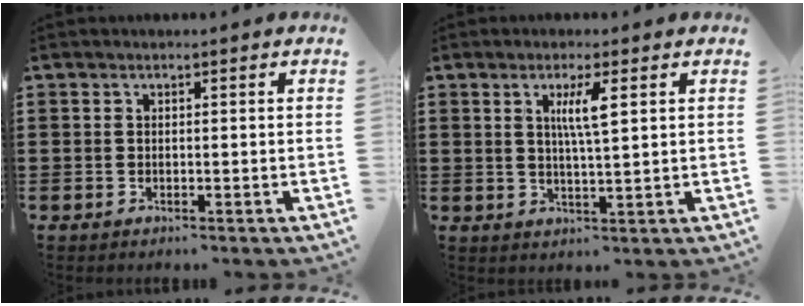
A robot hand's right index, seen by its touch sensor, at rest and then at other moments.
{"total": 4.0, "force": [1.3, 0.3, 3.8], "torque": [-0.080, 0.001, 0.018]}